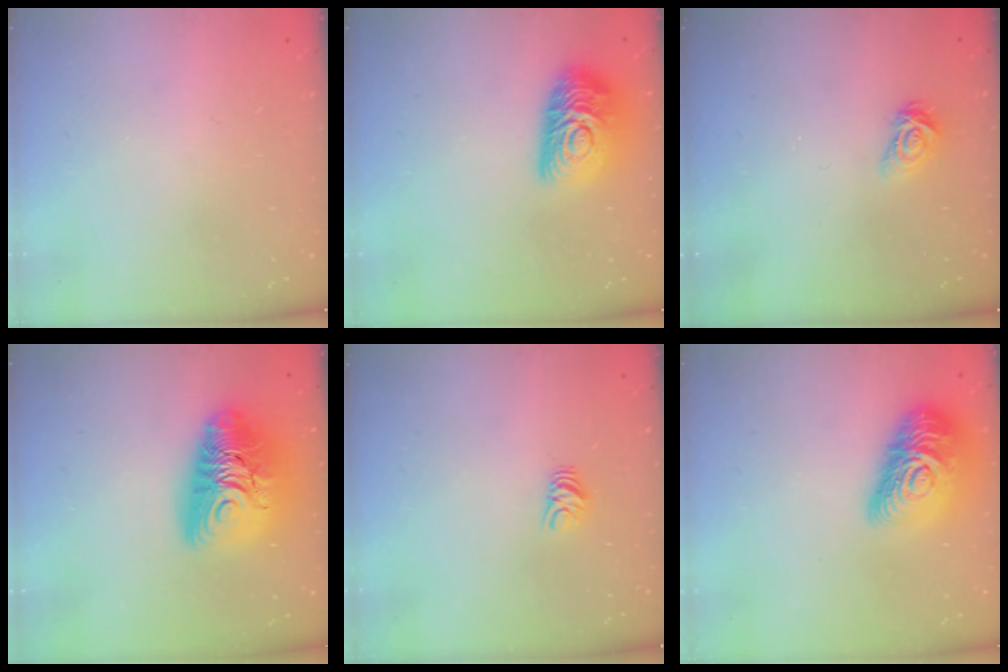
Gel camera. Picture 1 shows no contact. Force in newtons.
{"total": 14.2, "press": 14.2, "slide": 0.8}
{"total": 3.8, "press": 3.8, "slide": 0.4}
{"total": 17.9, "press": 17.8, "slide": 1.8}
{"total": 4.8, "press": 4.8, "slide": 0.4}
{"total": 19.8, "press": 19.7, "slide": 1.1}